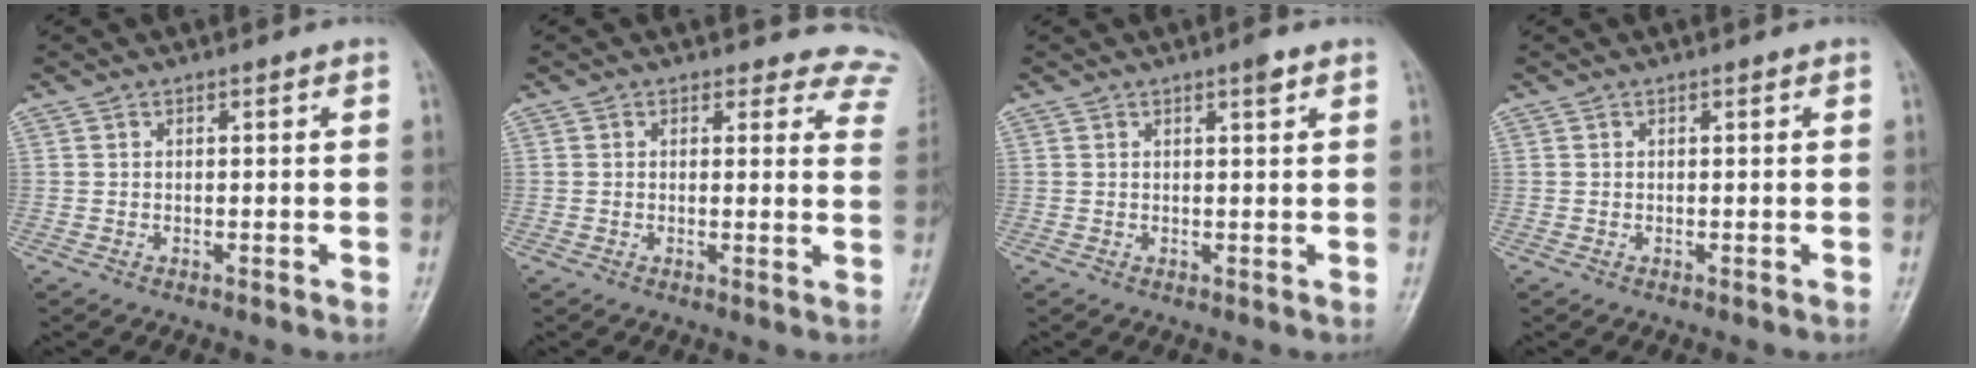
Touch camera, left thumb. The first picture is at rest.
{"total": 10.1, "force": [9.5, 3.4, 0.5], "torque": [0.054, -0.057, 0.064]}
{"total": 1.7, "force": [1.1, 0.2, 1.3], "torque": [-0.019, -0.005, 0.016]}
{"total": 0.0}